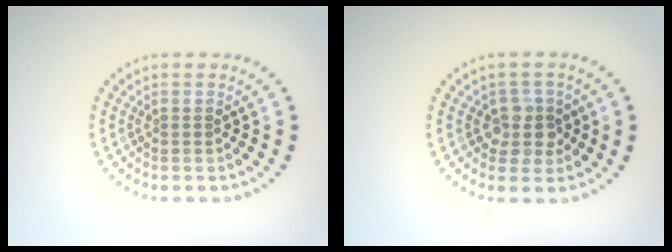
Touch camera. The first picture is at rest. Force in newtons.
{"total": 2.8, "press": 2.4, "slide": 1.4}